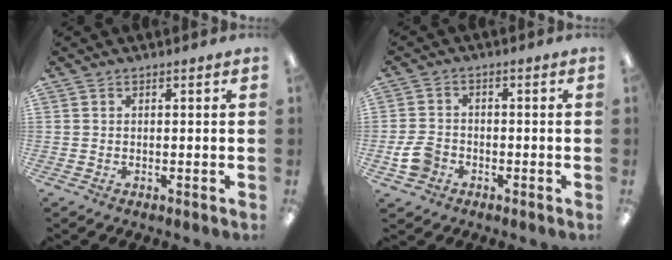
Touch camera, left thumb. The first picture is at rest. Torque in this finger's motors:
{"motor_torque": [-0.14, 0.46, 0.23, -0.18, 0.00]}